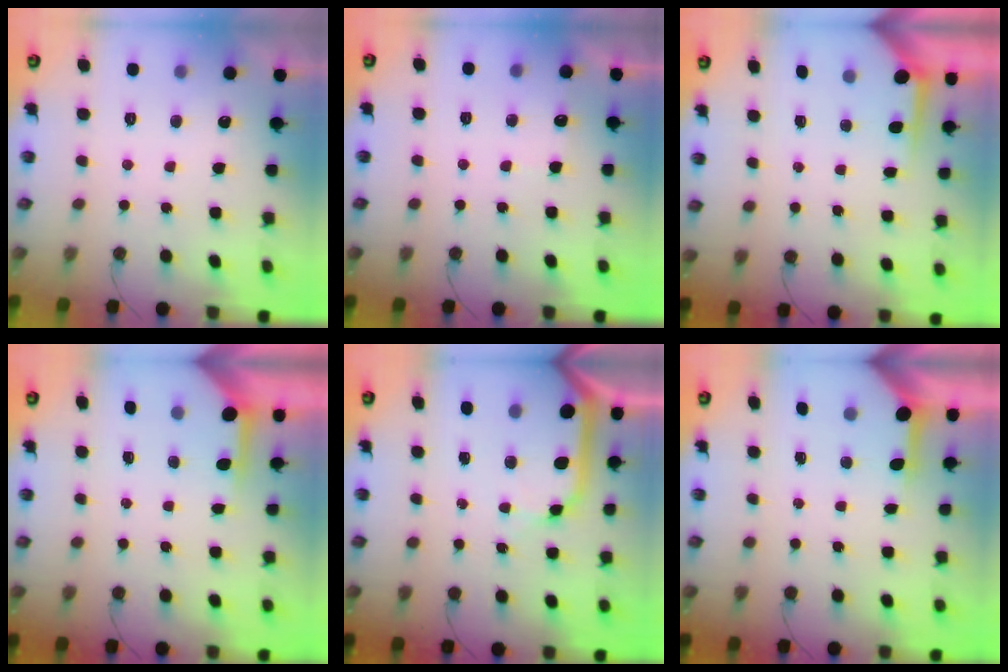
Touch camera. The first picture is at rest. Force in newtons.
{"total": 4.3, "press": 4.2, "slide": 0.7}
{"total": 3.5, "press": 3.5, "slide": 0.3}
{"total": 4.0, "press": 3.9, "slide": 0.3}
{"total": 12.1, "press": 12.0, "slide": 1.4}
{"total": 3.3, "press": 3.3, "slide": 0.4}